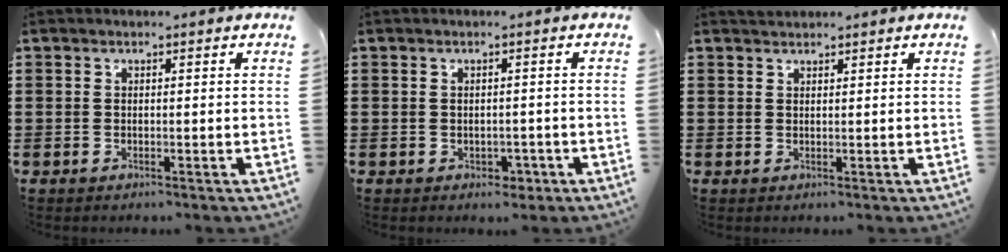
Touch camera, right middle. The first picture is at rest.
{"total": 1.5, "force": [-0.8, 1.1, 0.6], "torque": [-0.012, -0.001, -0.017]}
{"total": 1.0, "force": [1.0, 0.2, 0.0], "torque": [-0.003, 0.000, 0.019]}